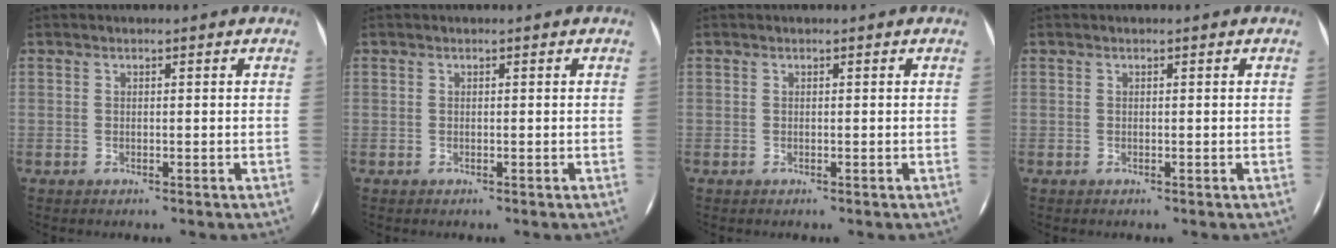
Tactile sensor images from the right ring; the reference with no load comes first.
{"total": 0.0}
{"total": 0.0}
{"total": 0.0}